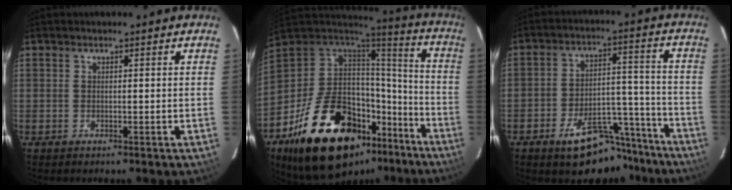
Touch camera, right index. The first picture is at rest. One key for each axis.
{"total": 32.5, "fx": -18.5, "fy": 16.1, "fz": 21.3, "tx": -0.388, "ty": -0.005, "tz": -0.268}
{"total": 14.4, "fx": -11.1, "fy": 6.2, "fz": 6.9, "tx": -0.112, "ty": 0.038, "tz": -0.144}